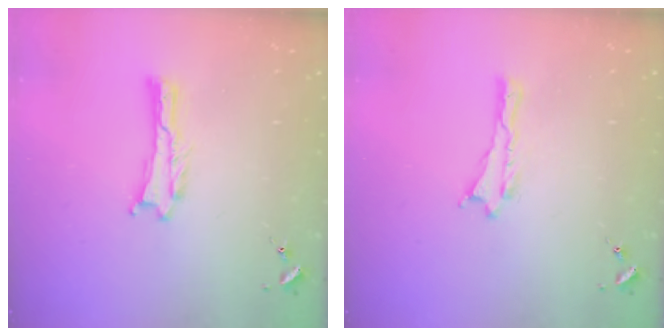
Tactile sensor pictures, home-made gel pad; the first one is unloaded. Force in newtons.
{"total": 0.0}